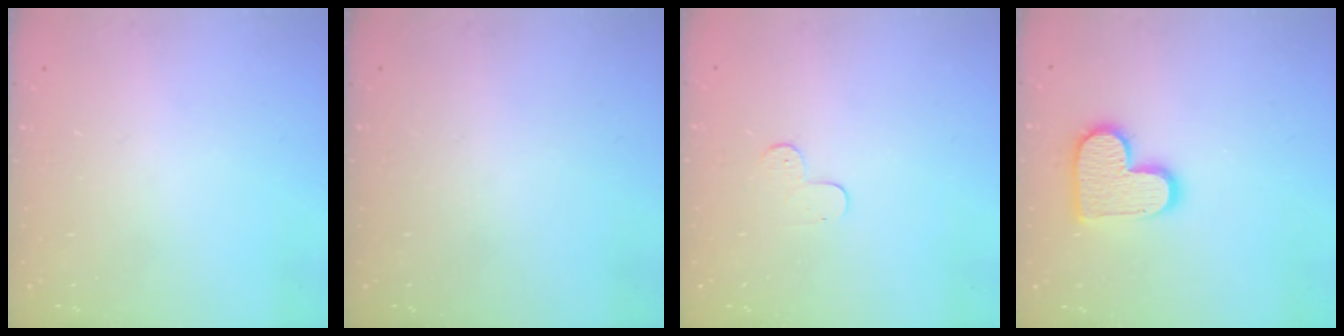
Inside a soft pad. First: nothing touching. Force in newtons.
{"total": 0.0}
{"total": 3.9, "press": 3.8, "slide": 0.3}
{"total": 13.5, "press": 13.5, "slide": 0.8}